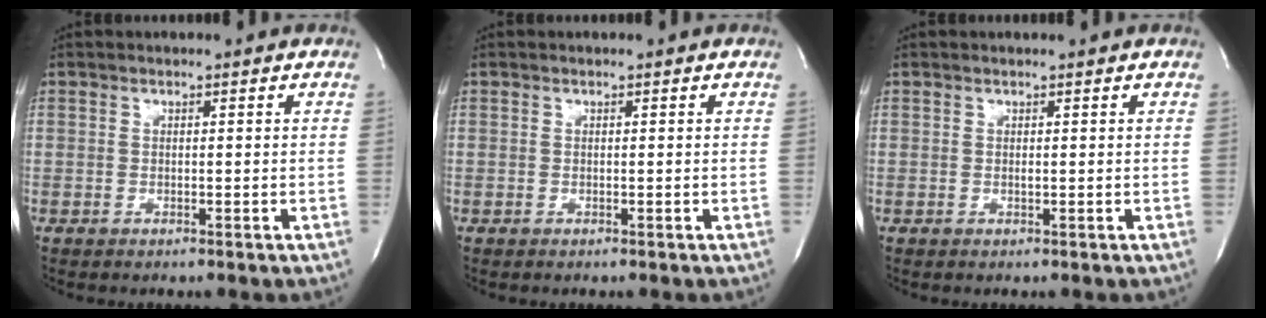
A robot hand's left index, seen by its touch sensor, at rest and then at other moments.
{"total": 0.0}
{"total": 0.5, "force": [0.3, 0.0, 0.4], "torque": [-0.009, 0.001, 0.006]}